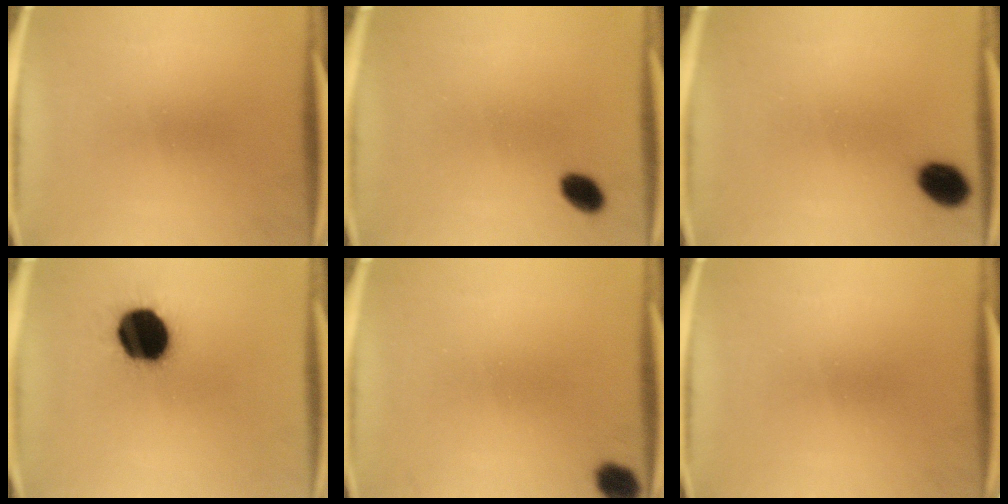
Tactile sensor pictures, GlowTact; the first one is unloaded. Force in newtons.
{"total": 3.7}
{"total": 5.9}
{"total": 18.0}
{"total": 4.4}
{"total": 0.0}